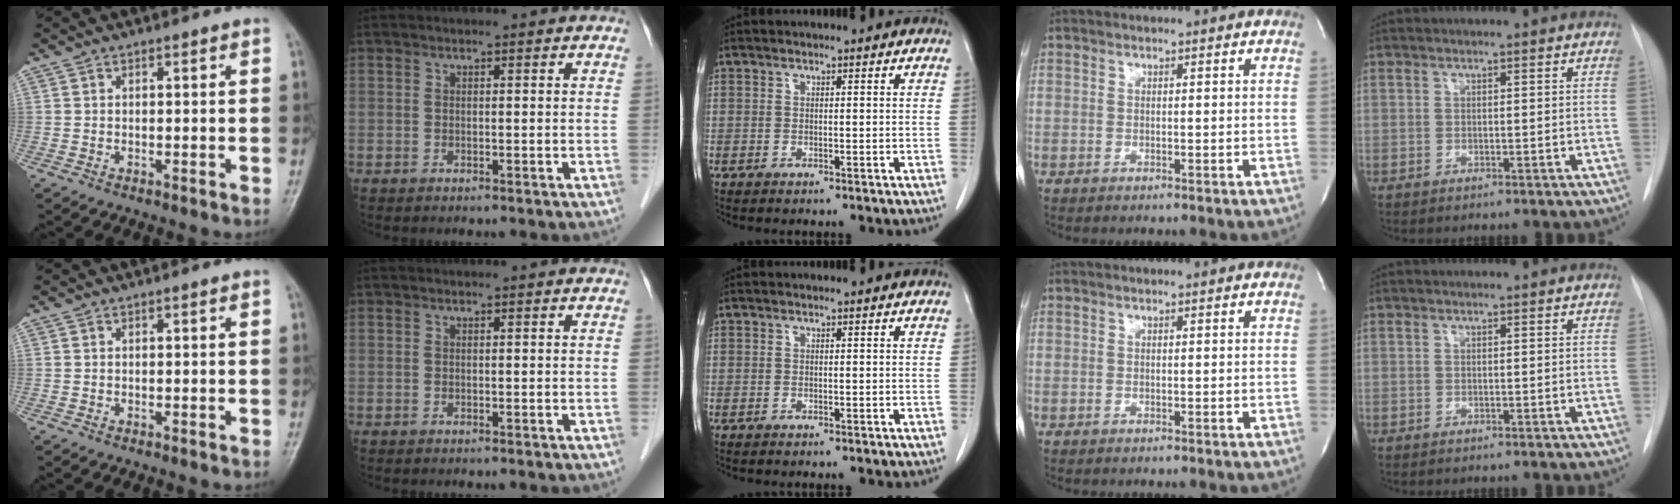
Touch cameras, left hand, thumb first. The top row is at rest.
{}